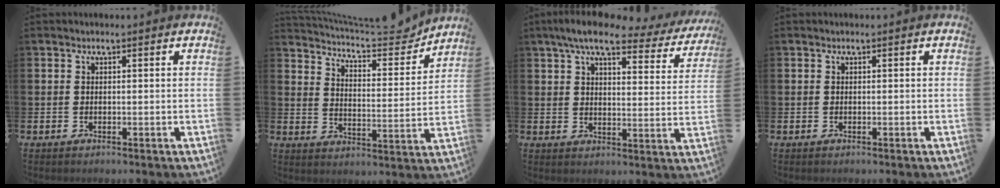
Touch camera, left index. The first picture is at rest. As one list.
[{"total": 6.8, "force": [6.6, 1.0, 1.5], "torque": [-0.056, -0.052, 0.112]}, {"total": 7.6, "force": [6.3, 1.7, 4.0], "torque": [-0.088, -0.026, 0.106]}, {"total": 0.0}]